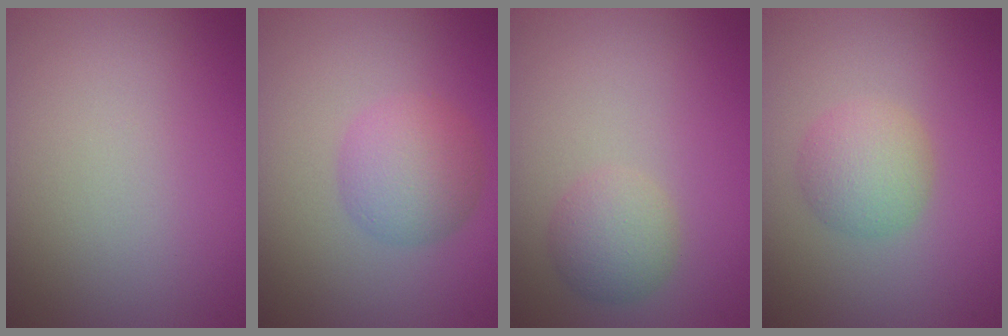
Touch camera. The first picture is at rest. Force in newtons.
{"total": 3.9, "press": 3.9, "slide": 0.0}
{"total": 2.4, "press": 2.4, "slide": 0.0}
{"total": 2.9, "press": 2.9, "slide": 0.1}